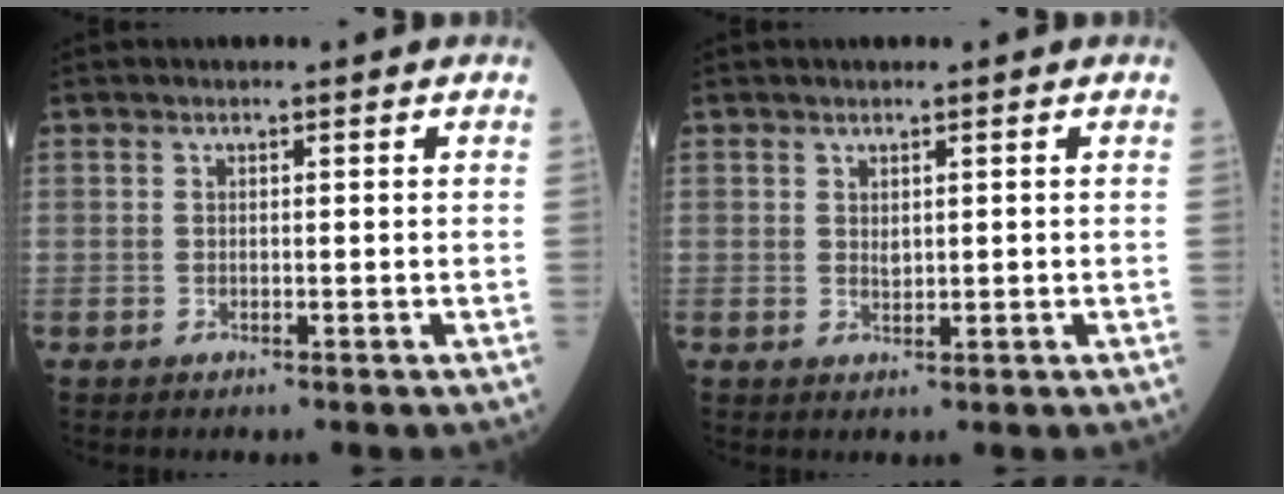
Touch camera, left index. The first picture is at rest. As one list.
[{"total": 1.1, "force": [0.6, 0.6, 0.8], "torque": [-0.017, -0.002, 0.013]}]